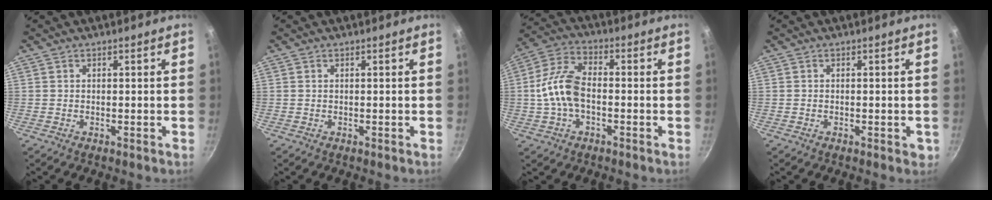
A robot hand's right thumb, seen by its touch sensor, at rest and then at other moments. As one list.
[{"total": 0.0}, {"total": 11.0, "force": [-1.4, 7.9, 7.6], "torque": [-0.123, 0.034, -0.039]}, {"total": 1.7, "force": [-0.4, 0.9, 1.4], "torque": [-0.013, 0.000, -0.006]}]